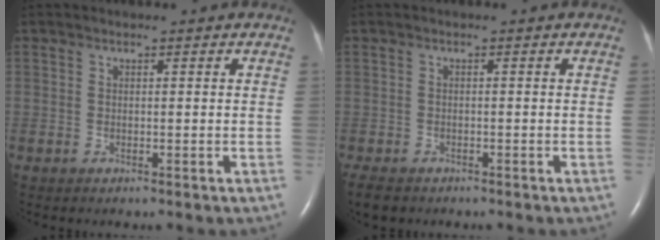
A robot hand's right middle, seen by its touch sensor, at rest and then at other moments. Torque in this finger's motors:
{"motor_torque": [0.00, 0.00, 0.00, 0.00]}